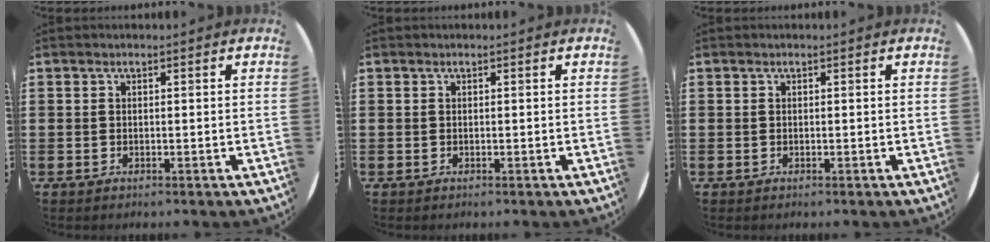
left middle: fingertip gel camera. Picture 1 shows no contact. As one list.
[{"total": 0.0}, {"total": 0.0}]